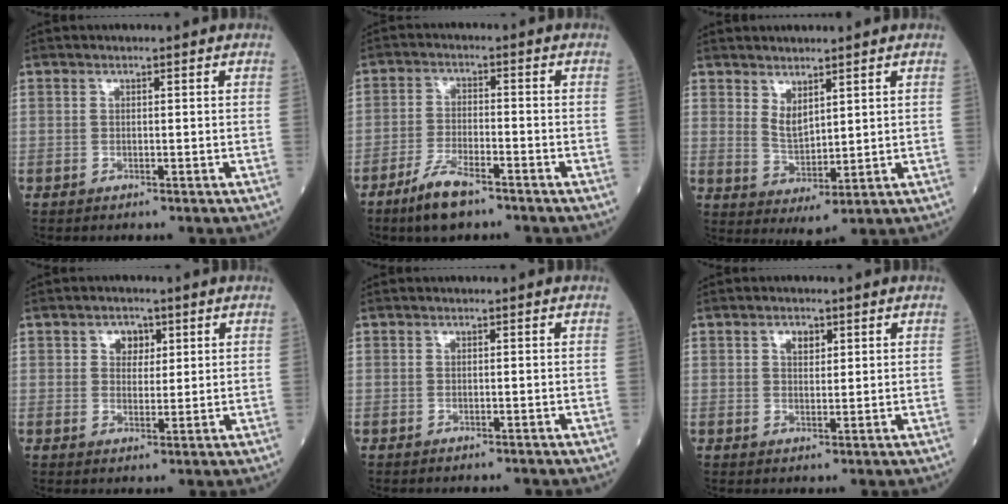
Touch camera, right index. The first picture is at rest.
{"total": 6.3, "force": [-4.6, 1.5, 4.1], "torque": [-0.089, -0.008, -0.083]}
{"total": 4.3, "force": [2.5, 1.4, 3.3], "torque": [-0.066, -0.019, 0.058]}
{"total": 3.2, "force": [1.4, 2.3, 1.7], "torque": [-0.022, 0.005, 0.023]}
{"total": 0.0}
{"total": 2.3, "force": [1.1, 1.3, 1.5], "torque": [-0.026, 0.003, 0.018]}